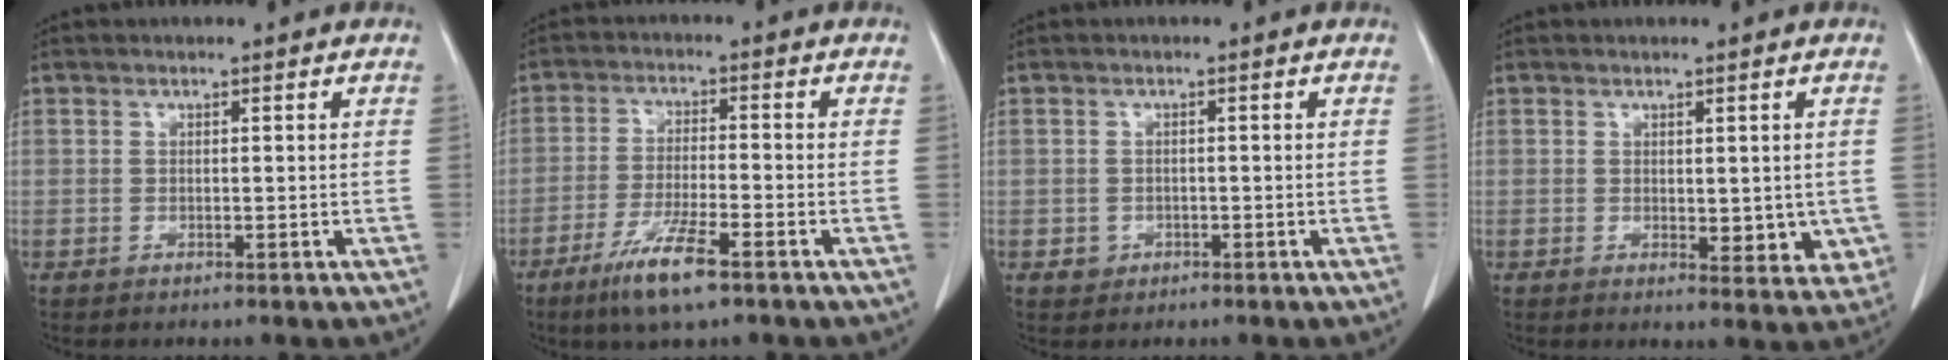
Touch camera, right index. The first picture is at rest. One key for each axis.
{"total": 8.2, "fx": -5.1, "fy": 0.7, "fz": 6.3, "tx": -0.127, "ty": -0.017, "tz": -0.090}
{"total": 1.5, "fx": -0.5, "fy": 1.4, "fz": 0.2, "tx": -0.001, "ty": 0.007, "tz": -0.003}
{"total": 5.1, "fx": -0.4, "fy": 2.7, "fz": 4.3, "tx": -0.031, "ty": -0.009, "tz": 0.002}